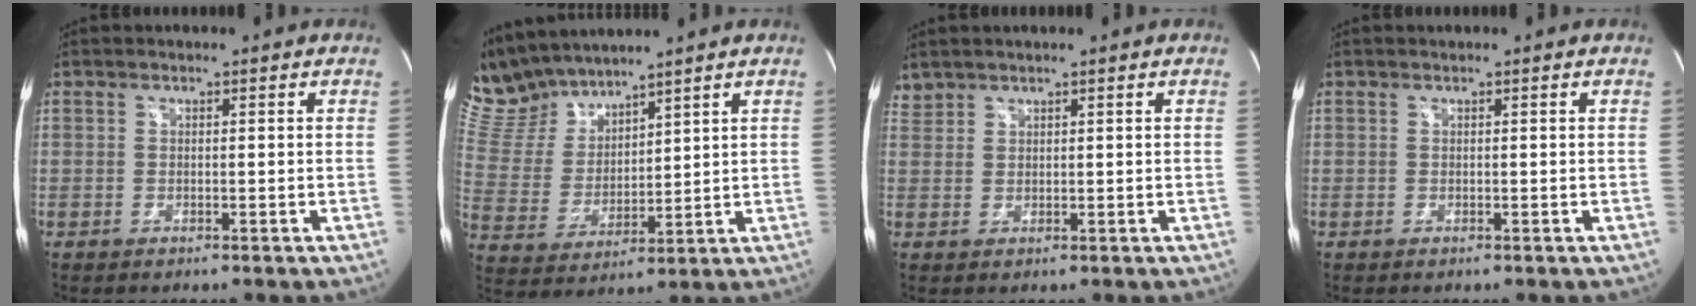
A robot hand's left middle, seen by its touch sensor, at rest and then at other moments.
{"total": 10.7, "force": [10.2, 2.4, 2.2], "torque": [-0.070, 0.015, 0.222]}
{"total": 1.7, "force": [1.7, 0.4, -0.2], "torque": [0.001, 0.011, 0.037]}
{"total": 0.0}